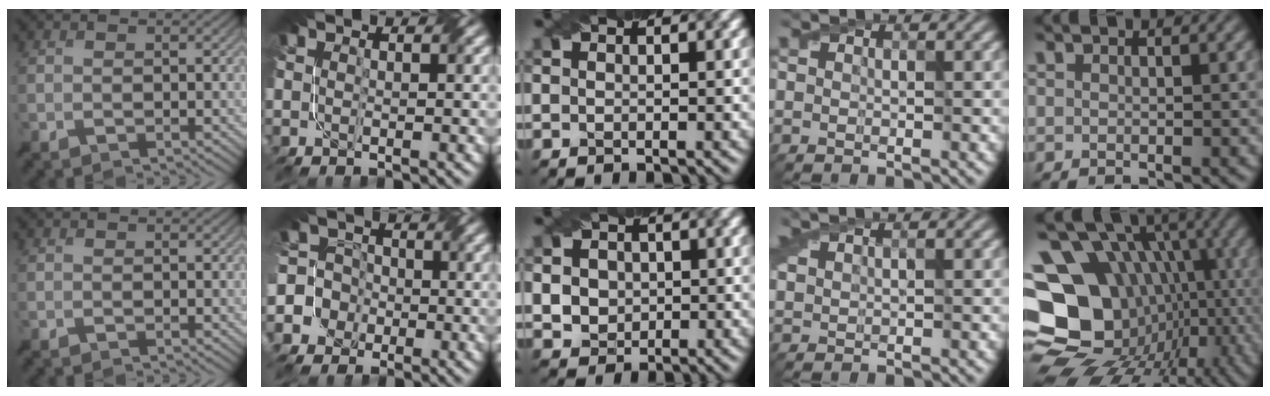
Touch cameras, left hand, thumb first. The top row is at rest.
{"index": {"total": 8.2, "force": [-3.0, 7.6, 0.9], "torque": [-0.036, 0.016, -0.086]}, "middle": {"total": 4.6, "force": [0.7, 4.1, 2.1], "torque": [-0.048, 0.017, 0.008]}, "ring": {"total": 1.0, "force": [1.0, 0.0, 0.2], "torque": [-0.015, 0.009, 0.034]}, "little": {"total": 18.7, "force": [-2.7, 15.1, 10.6], "torque": [-0.157, 0.016, -0.034]}}